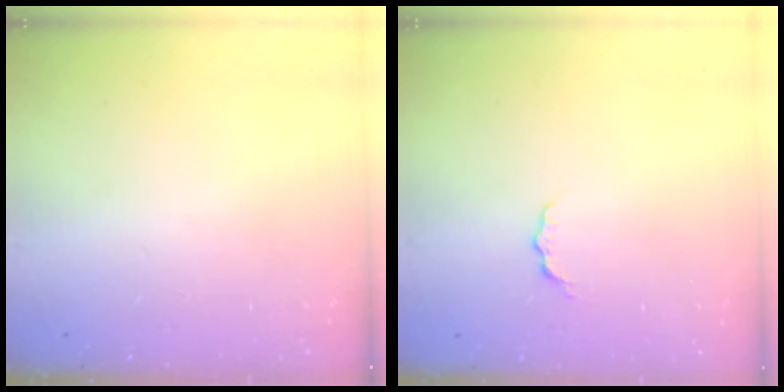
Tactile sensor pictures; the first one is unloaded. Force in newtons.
{"total": 3.1, "press": 3.1, "slide": 0.2}